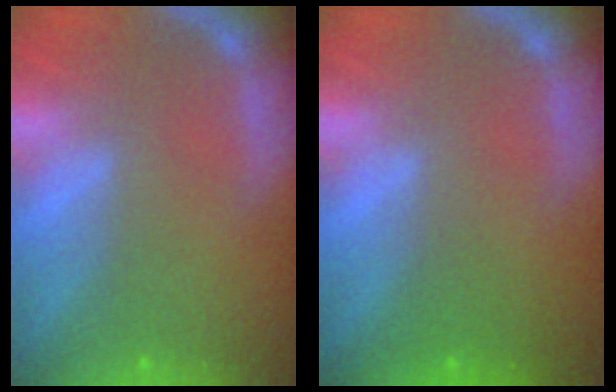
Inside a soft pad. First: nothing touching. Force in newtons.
{"total": 0.9}